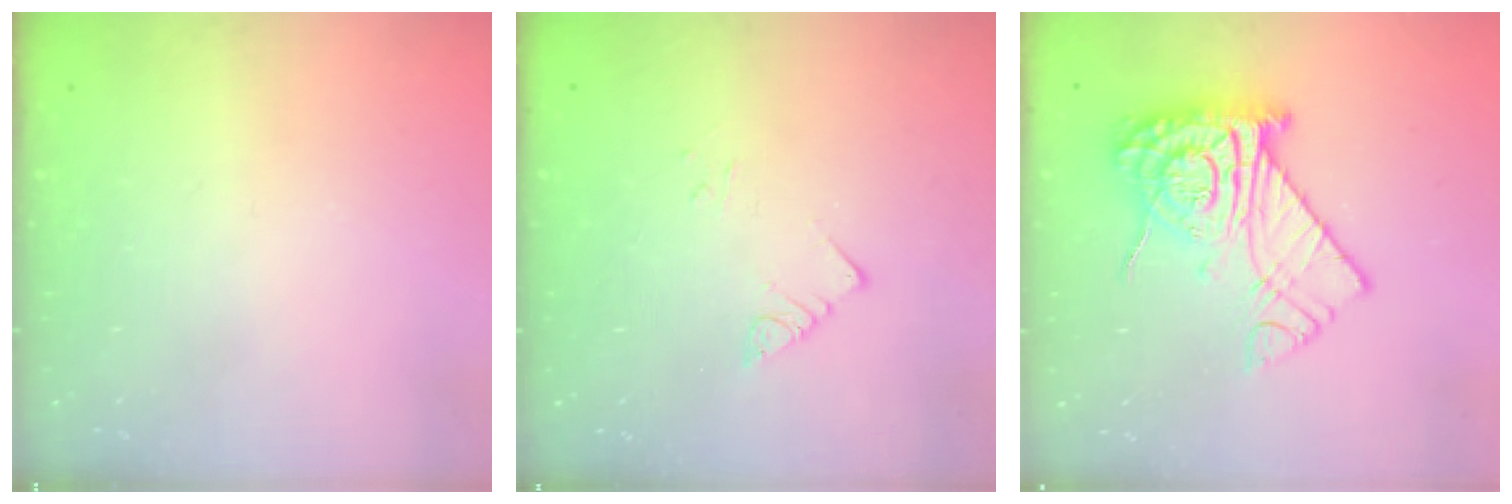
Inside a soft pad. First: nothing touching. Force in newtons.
{"total": 2.8, "press": 2.8, "slide": 0.2}
{"total": 16.5, "press": 16.4, "slide": 1.8}